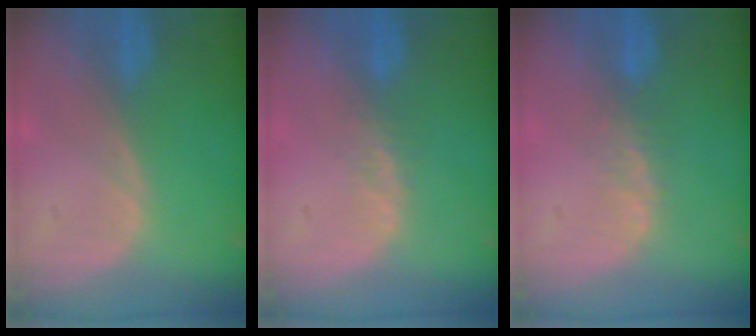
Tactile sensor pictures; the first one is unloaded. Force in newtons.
{"total": 2.1, "press": 1.7, "slide": 1.2}
{"total": 2.5, "press": 1.9, "slide": 1.5}